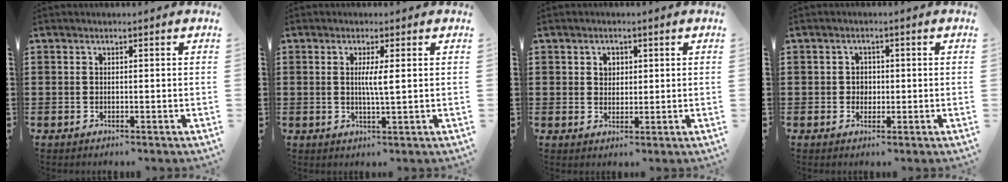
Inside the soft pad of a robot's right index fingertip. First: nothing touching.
{"total": 3.1, "force": [0.4, -0.1, 3.0], "torque": [-0.058, -0.006, 0.005]}
{"total": 1.9, "force": [0.7, 1.6, 0.7], "torque": [-0.020, 0.010, 0.013]}
{"total": 1.8, "force": [-0.1, 1.7, 0.5], "torque": [-0.017, 0.007, -0.005]}